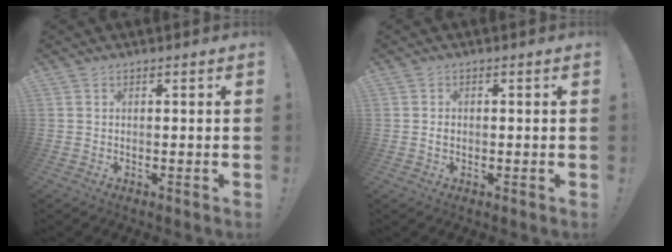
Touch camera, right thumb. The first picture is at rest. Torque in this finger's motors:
{"motor_torque": [-0.11, 0.01, 0.05, -0.07, 0.00]}